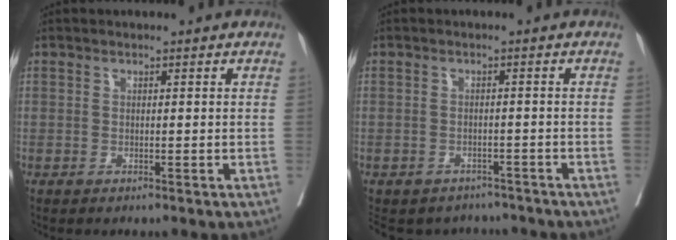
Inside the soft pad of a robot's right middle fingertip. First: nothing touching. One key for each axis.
{"total": 8.6, "fx": -7.7, "fy": 3.9, "fz": 0.6, "tx": -0.013, "ty": 0.010, "tz": -0.096}